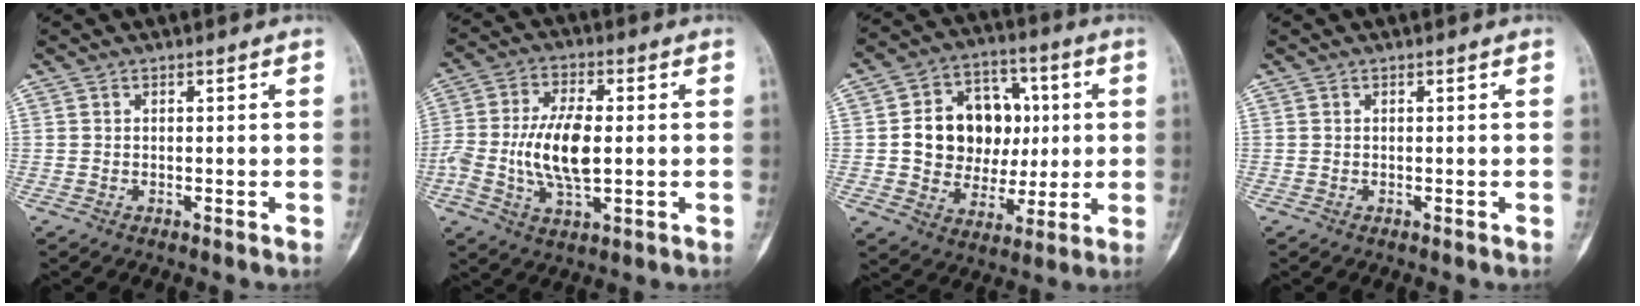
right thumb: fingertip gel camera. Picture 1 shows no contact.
{"total": 11.8, "force": [-0.6, 5.7, 10.3], "torque": [-0.206, 0.007, -0.012]}
{"total": 16.6, "force": [1.6, 13.4, 9.7], "torque": [-0.098, 0.021, 0.035]}
{"total": 0.0}